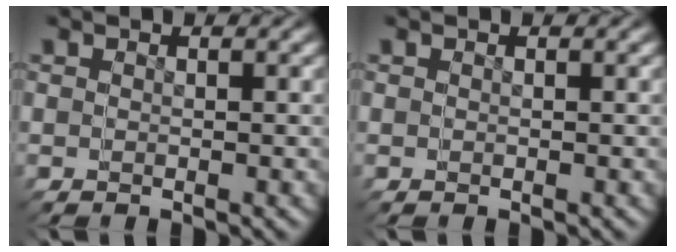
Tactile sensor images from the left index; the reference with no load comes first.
{"total": 0.0}